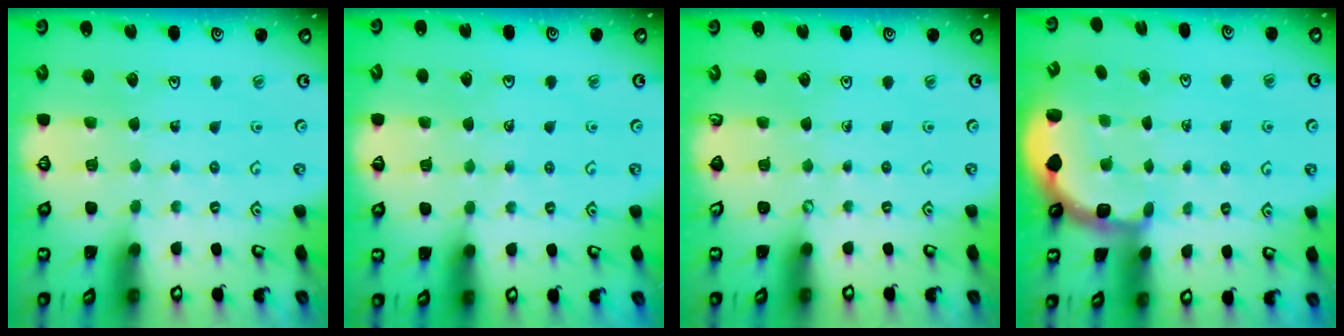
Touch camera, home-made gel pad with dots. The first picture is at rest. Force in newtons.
{"total": 3.8, "press": 3.7, "slide": 0.9}
{"total": 0.0}
{"total": 2.1, "press": 2.0, "slide": 0.6}